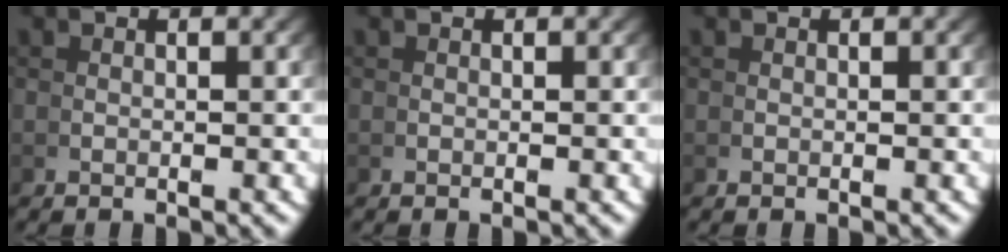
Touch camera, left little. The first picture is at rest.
{"total": 0.0}
{"total": 0.0}